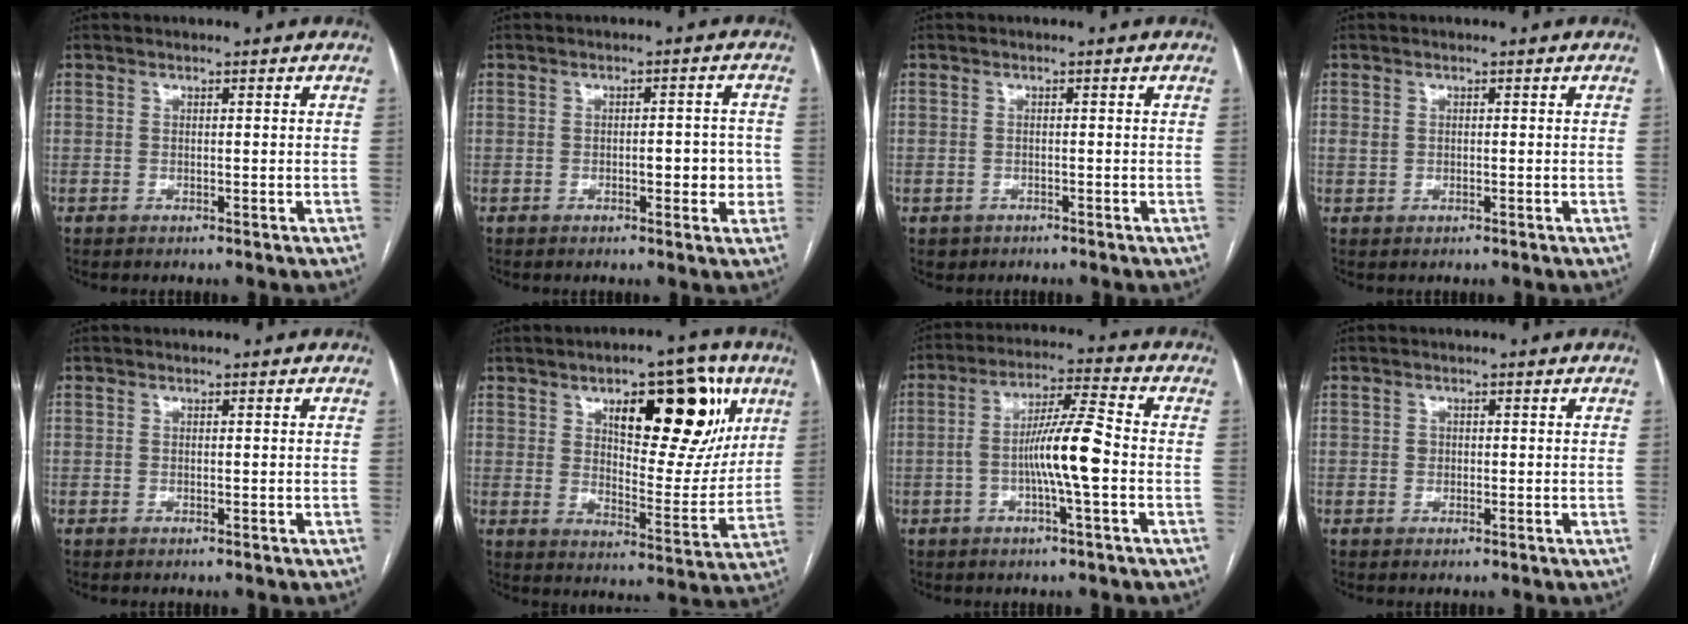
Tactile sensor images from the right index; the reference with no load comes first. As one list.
[{"total": 4.5, "force": [-1.0, 1.7, 4.1], "torque": [-0.050, 0.010, -0.011]}, {"total": 1.6, "force": [-0.9, 1.4, 0.0], "torque": [-0.003, 0.005, -0.011]}, {"total": 1.2, "force": [0.2, 1.1, 0.6], "torque": [-0.014, 0.009, 0.009]}, {"total": 0.0}, {"total": 17.9, "force": [8.1, 6.6, 14.5], "torque": [-0.182, 0.010, 0.121]}, {"total": 9.4, "force": [-1.8, 0.3, 9.2], "torque": [-0.171, 0.012, -0.038]}, {"total": 1.0, "force": [0.1, 1.0, 0.4], "torque": [-0.004, 0.003, 0.002]}]